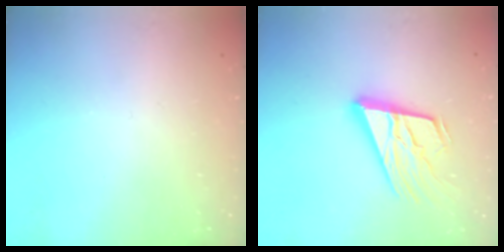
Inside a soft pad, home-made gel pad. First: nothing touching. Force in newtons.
{"total": 20.4, "press": 19.9, "slide": 4.5}